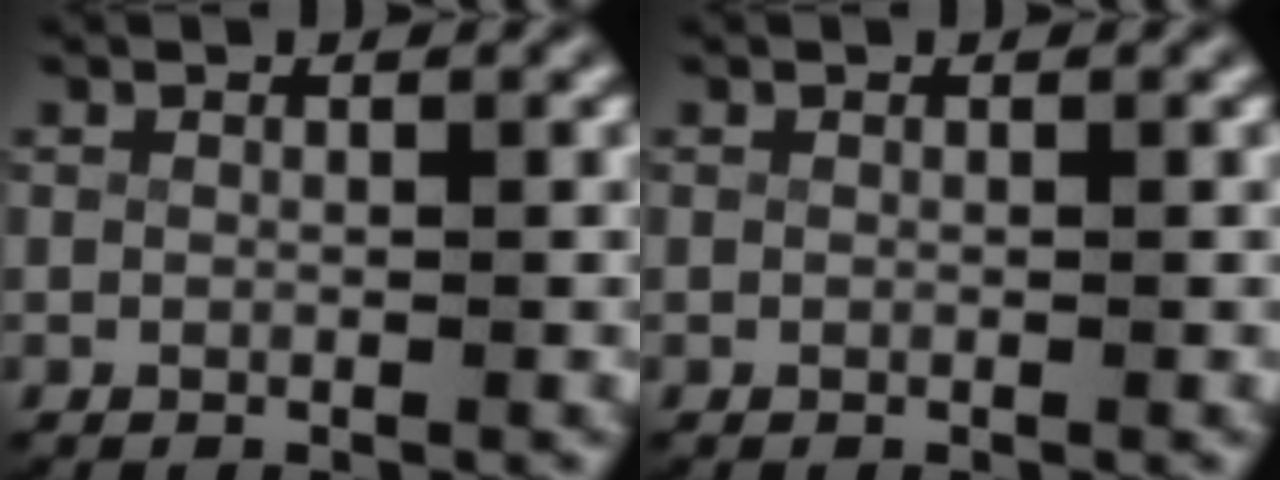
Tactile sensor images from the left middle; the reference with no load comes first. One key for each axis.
{"total": 0.0}